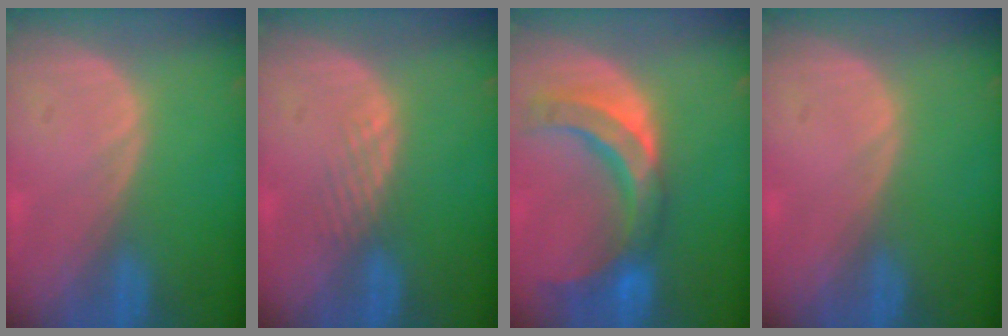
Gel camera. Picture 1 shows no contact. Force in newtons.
{"total": 1.8, "press": 1.8, "slide": 0.2}
{"total": 10.8, "press": 9.4, "slide": 5.2}
{"total": 0.0}